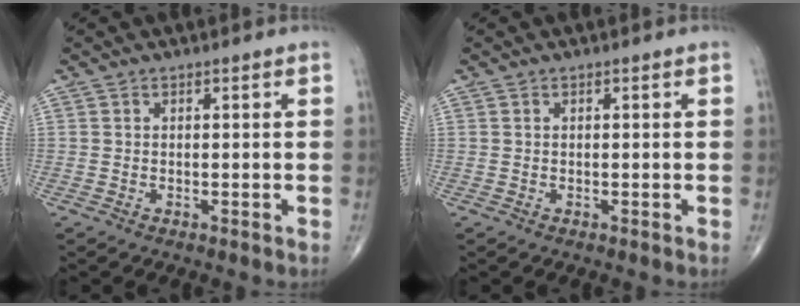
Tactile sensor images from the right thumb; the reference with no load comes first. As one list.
[{"total": 0.0}]